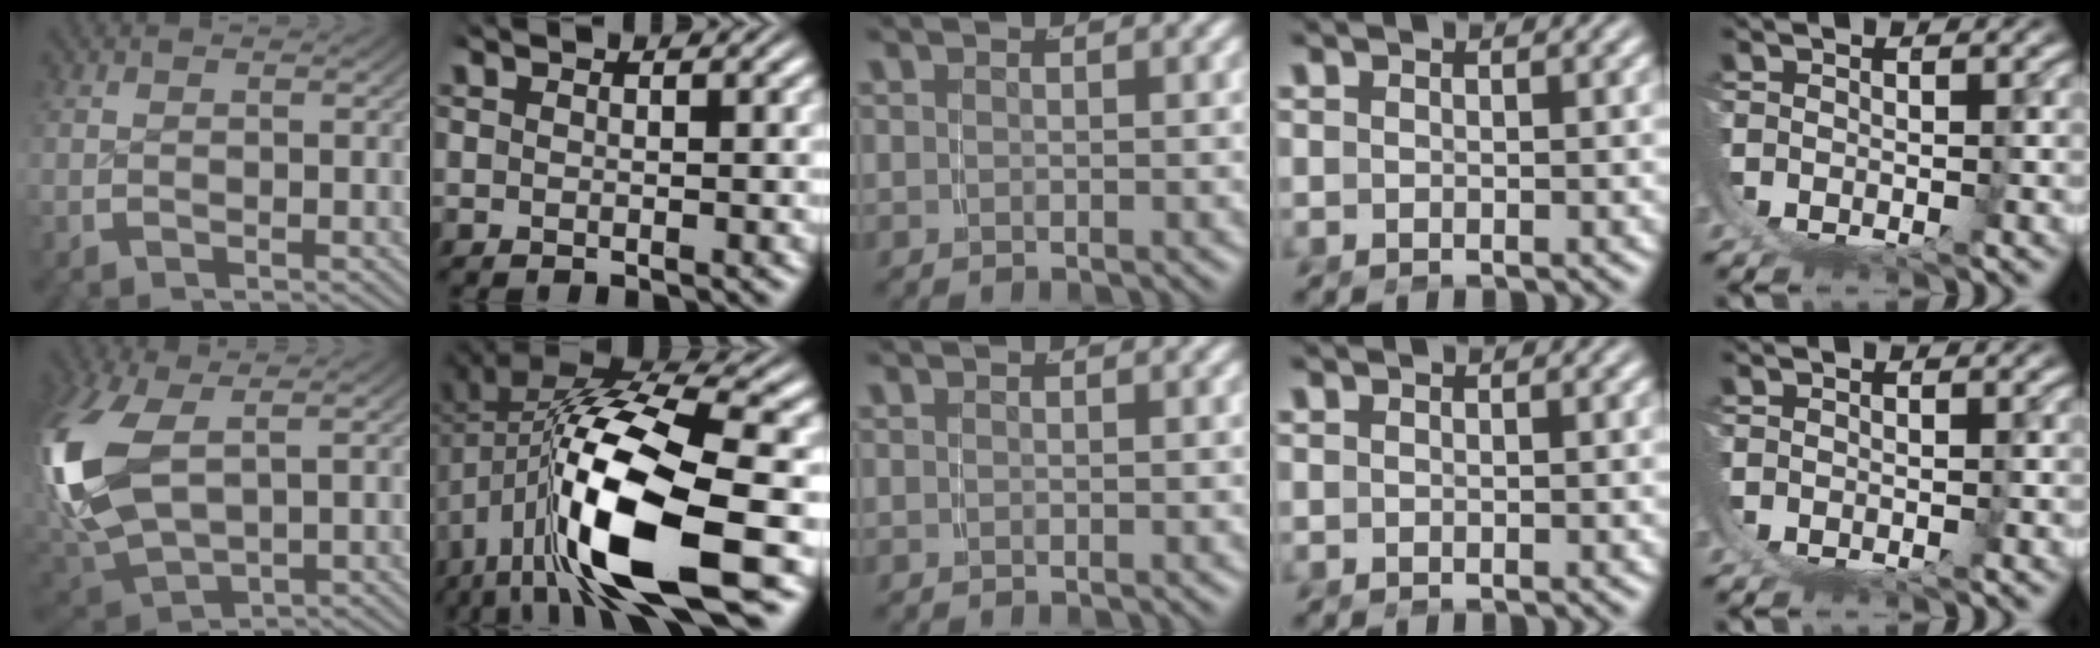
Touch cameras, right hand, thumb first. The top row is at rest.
{"thumb": {"total": 10.5, "force": [0.8, 6.9, 8.0], "torque": [-0.233, -0.035, 0.047]}, "index": {"total": 13.6, "force": [-0.8, 6.7, 11.8], "torque": [-0.227, -0.020, -0.002]}}